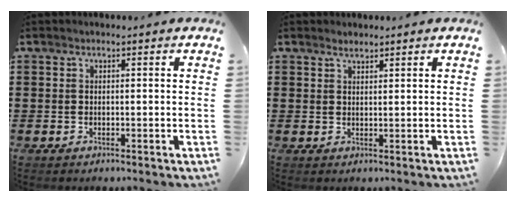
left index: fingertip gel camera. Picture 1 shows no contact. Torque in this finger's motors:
{"motor_torque": [0.34, -0.34, 0.09, 0.02]}